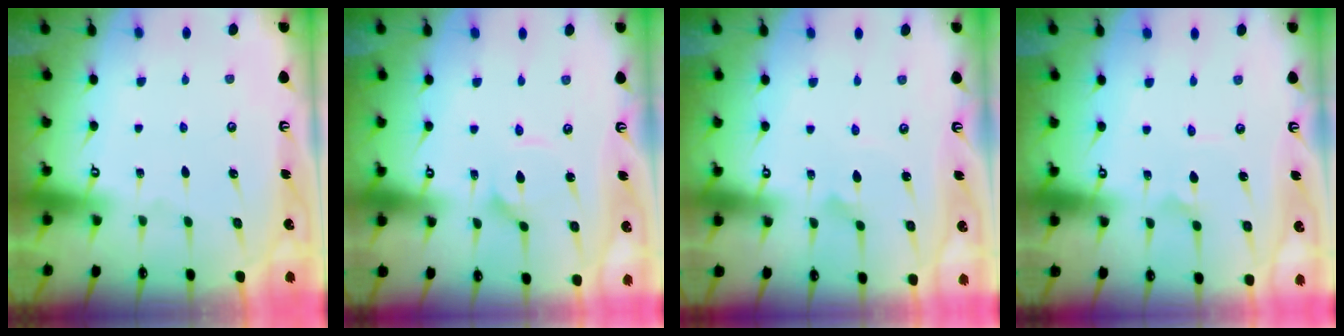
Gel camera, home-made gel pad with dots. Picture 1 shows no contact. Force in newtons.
{"total": 3.0, "press": 3.0, "slide": 0.2}
{"total": 2.2, "press": 2.2, "slide": 0.2}
{"total": 1.4, "press": 1.4, "slide": 0.1}